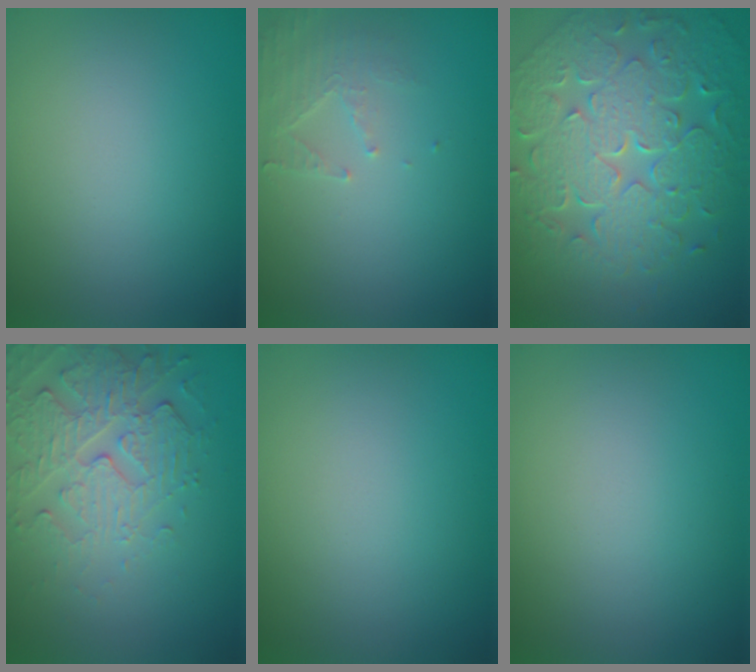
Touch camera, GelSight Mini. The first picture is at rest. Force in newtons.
{"total": 2.0, "press": 1.9, "slide": 0.3}
{"total": 9.2, "press": 6.6, "slide": 6.3}
{"total": 5.2, "press": 3.6, "slide": 3.7}
{"total": 0.0}
{"total": 0.0}